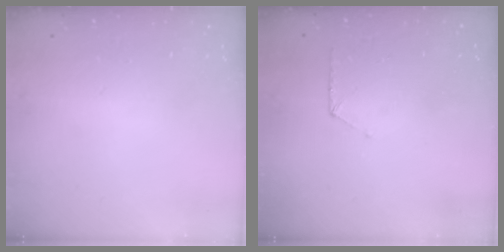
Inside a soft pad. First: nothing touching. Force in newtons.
{"total": 5.9, "press": 5.9, "slide": 0.6}